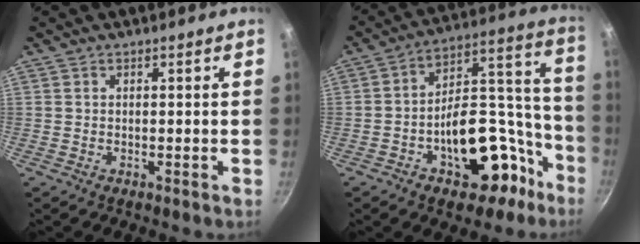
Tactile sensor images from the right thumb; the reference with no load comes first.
{"total": 21.2, "force": [-9.8, 12.3, 14.2], "torque": [-0.141, 0.105, -0.136]}